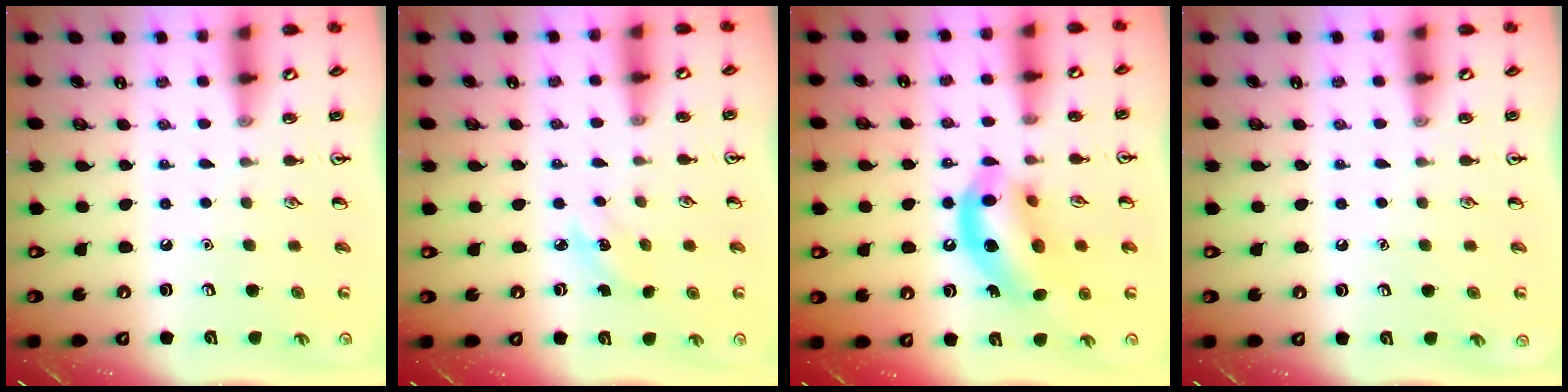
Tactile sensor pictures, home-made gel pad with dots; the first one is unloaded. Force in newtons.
{"total": 3.5, "press": 3.2, "slide": 1.3}
{"total": 14.2, "press": 13.7, "slide": 3.6}
{"total": 0.0}